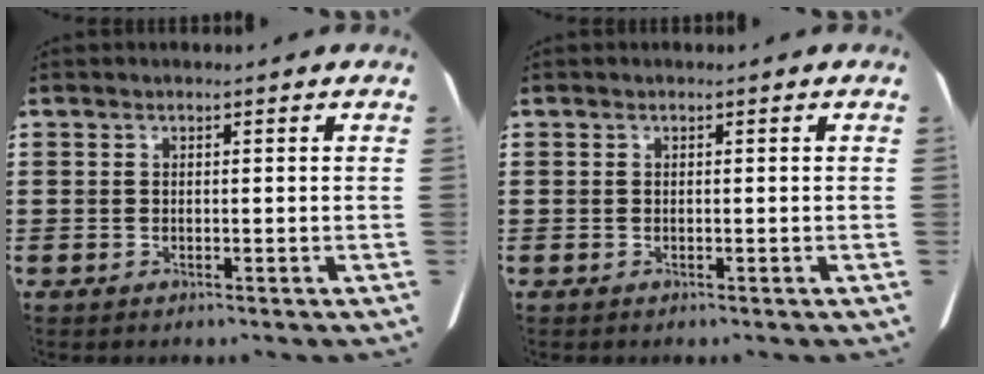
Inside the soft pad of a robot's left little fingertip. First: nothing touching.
{"total": 0.0}